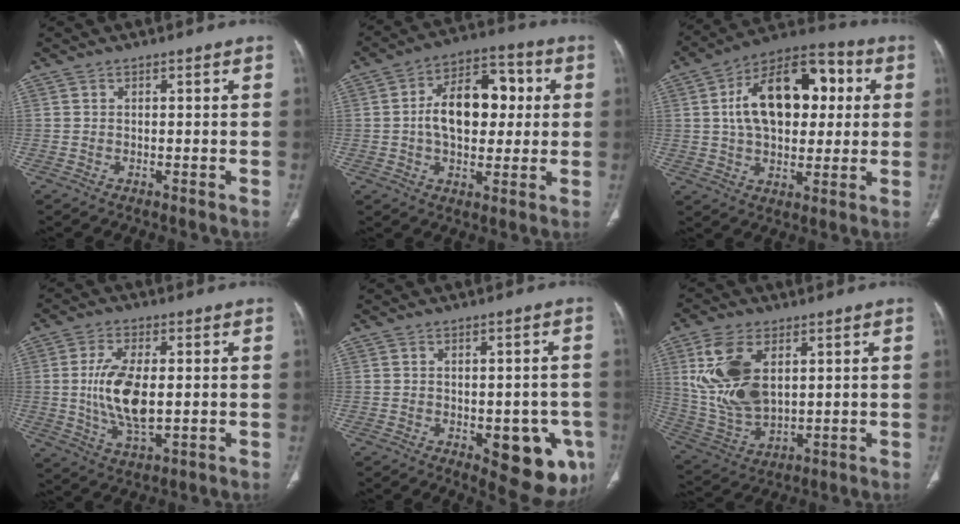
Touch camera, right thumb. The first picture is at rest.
{"total": 14.9, "force": [1.3, 9.2, 11.6], "torque": [-0.151, 0.025, 0.014]}
{"total": 20.3, "force": [3.8, 12.1, 15.9], "torque": [-0.225, 0.022, 0.055]}
{"total": 11.4, "force": [0.2, 5.4, 10.1], "torque": [-0.202, -0.011, 0.008]}
{"total": 12.8, "force": [-4.2, 5.9, 10.5], "torque": [-0.098, 0.002, -0.036]}
{"total": 15.2, "force": [4.2, 8.8, 11.7], "torque": [-0.236, -0.015, 0.095]}